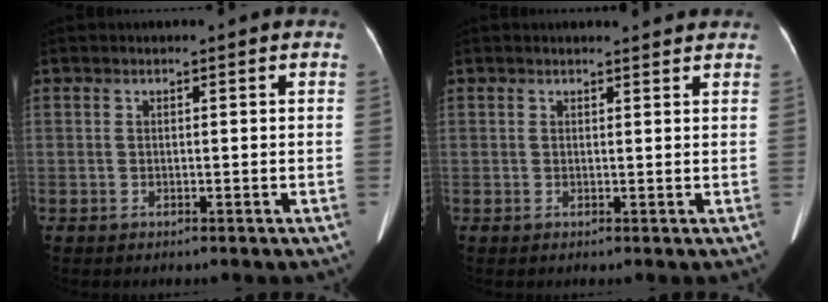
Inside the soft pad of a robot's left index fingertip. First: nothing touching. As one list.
[{"total": 2.8, "force": [2.8, 0.3, 0.4], "torque": [-0.012, 0.004, 0.029]}]